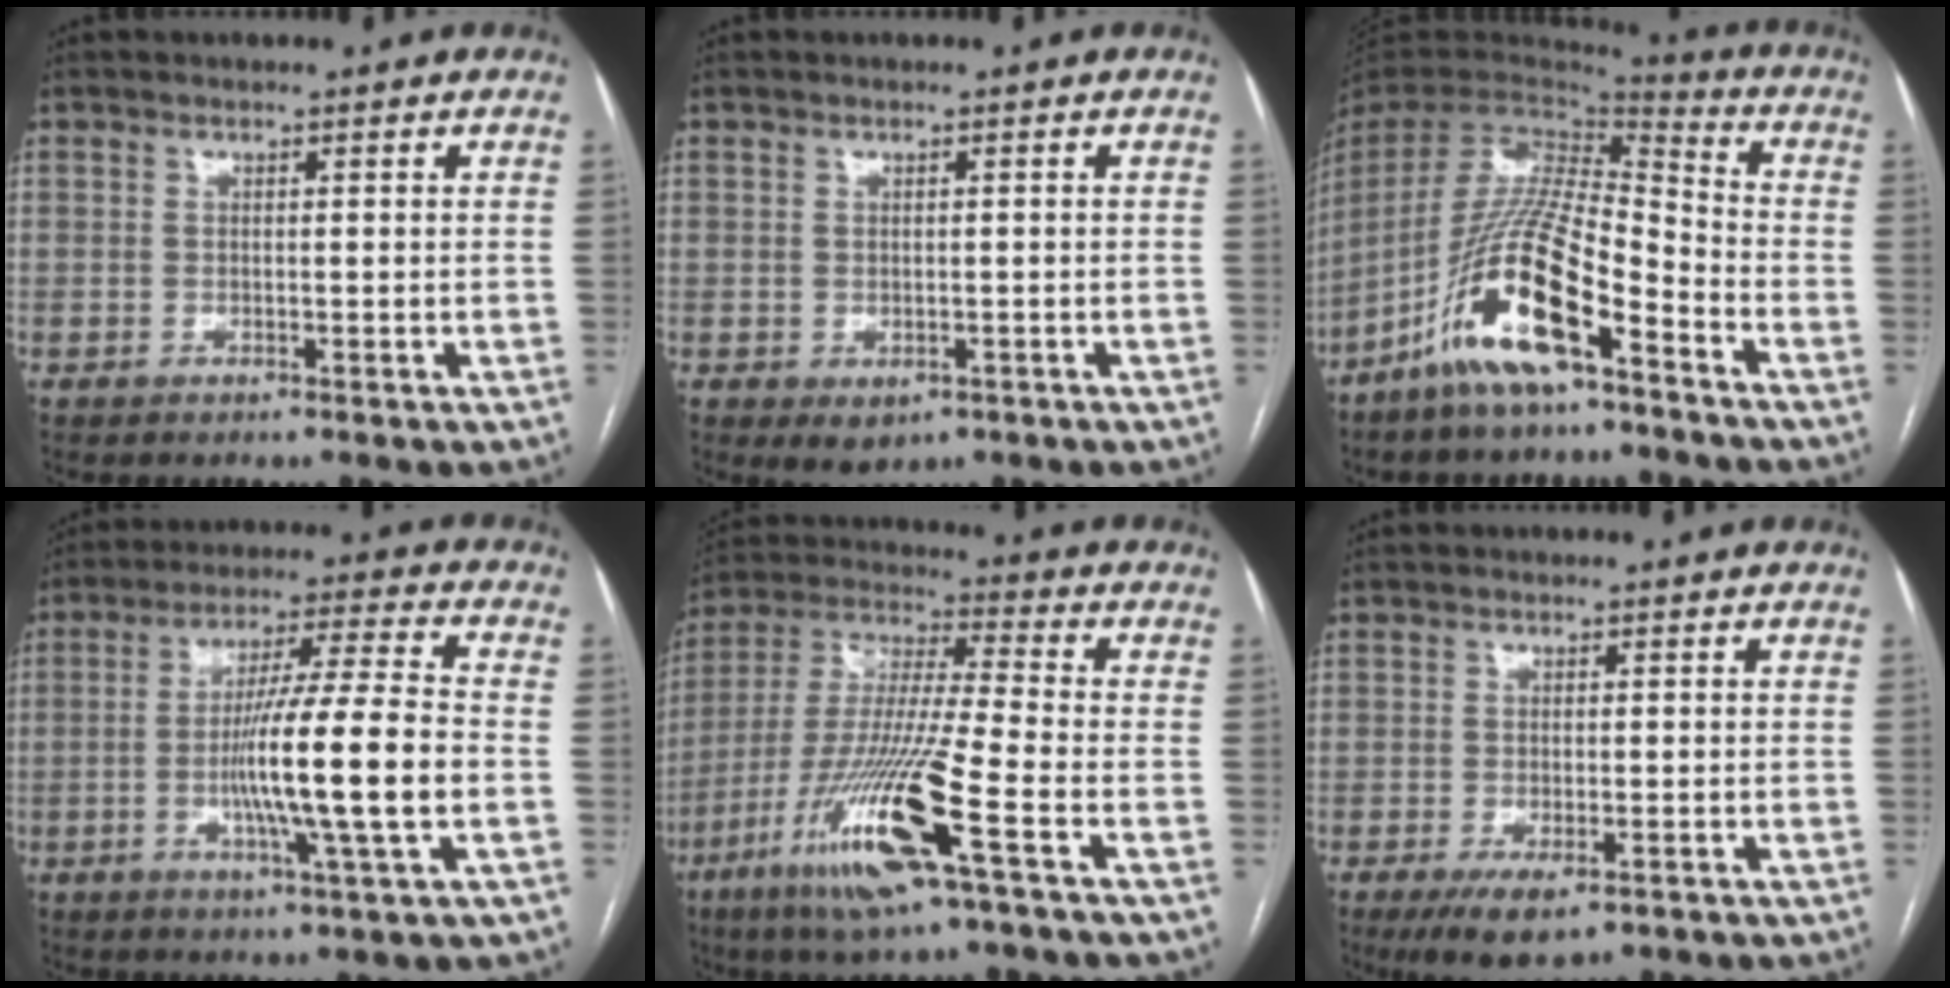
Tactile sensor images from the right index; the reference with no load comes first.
{"total": 2.8, "force": [-1.2, 1.8, 1.7], "torque": [-0.020, -0.003, -0.002]}
{"total": 16.7, "force": [-9.4, 3.2, 13.4], "torque": [-0.284, -0.020, -0.178]}
{"total": 14.2, "force": [-2.6, -0.8, 14.0], "torque": [-0.247, -0.005, -0.052]}
{"total": 17.5, "force": [-8.1, 0.2, 15.5], "torque": [-0.333, -0.034, -0.158]}
{"total": 5.6, "force": [-3.2, 1.9, 4.2], "torque": [-0.072, -0.012, -0.046]}